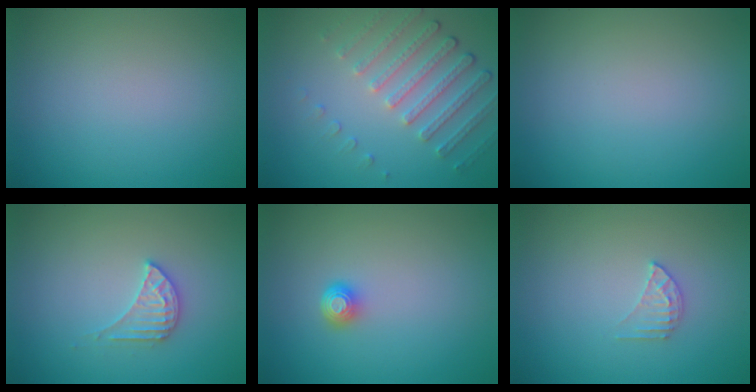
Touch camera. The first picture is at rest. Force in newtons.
{"total": 4.5, "press": 3.3, "slide": 3.1}
{"total": 0.0}
{"total": 2.3, "press": 2.3, "slide": 0.3}
{"total": 1.6, "press": 1.2, "slide": 1.2}
{"total": 1.5, "press": 1.5, "slide": 0.2}